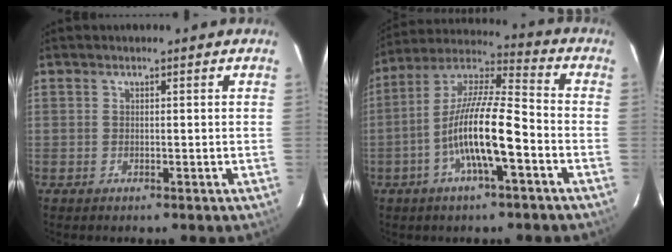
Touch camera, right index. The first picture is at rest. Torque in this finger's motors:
{"motor_torque": [1.33, -0.81, 1.05, 0.21]}